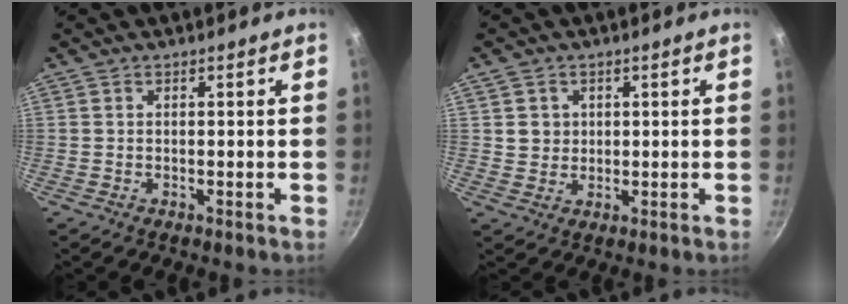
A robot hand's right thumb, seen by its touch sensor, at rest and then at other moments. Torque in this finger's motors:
{"motor_torque": [-0.77, 1.02, 0.29, -0.21, 0.05]}